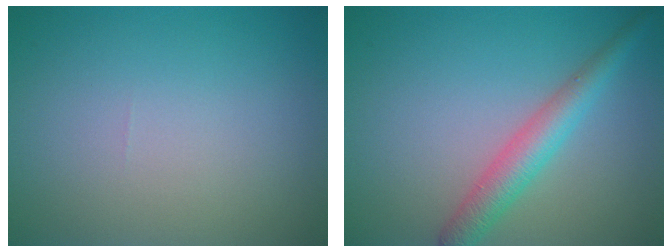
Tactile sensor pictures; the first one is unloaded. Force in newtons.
{"total": 3.5, "press": 3.5, "slide": 0.1}